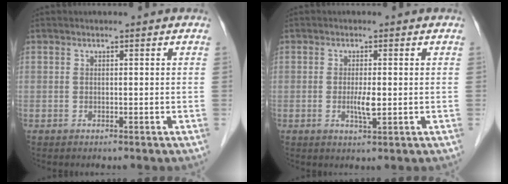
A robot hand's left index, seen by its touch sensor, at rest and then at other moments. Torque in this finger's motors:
{"motor_torque": [0.43, 0.36, 0.11, 0.02]}